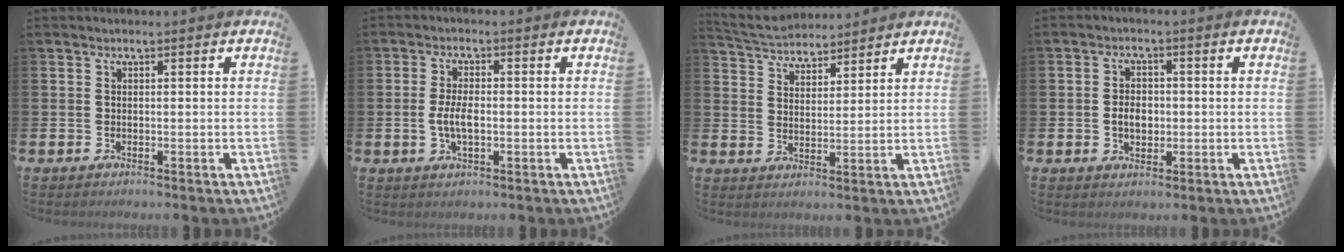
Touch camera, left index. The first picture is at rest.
{"total": 3.8, "force": [-0.4, 1.7, 3.4], "torque": [-0.069, 0.001, -0.010]}
{"total": 4.5, "force": [4.4, 1.1, -0.1], "torque": [-0.023, -0.024, 0.079]}
{"total": 3.4, "force": [-0.4, 2.5, 2.3], "torque": [-0.030, 0.001, -0.014]}